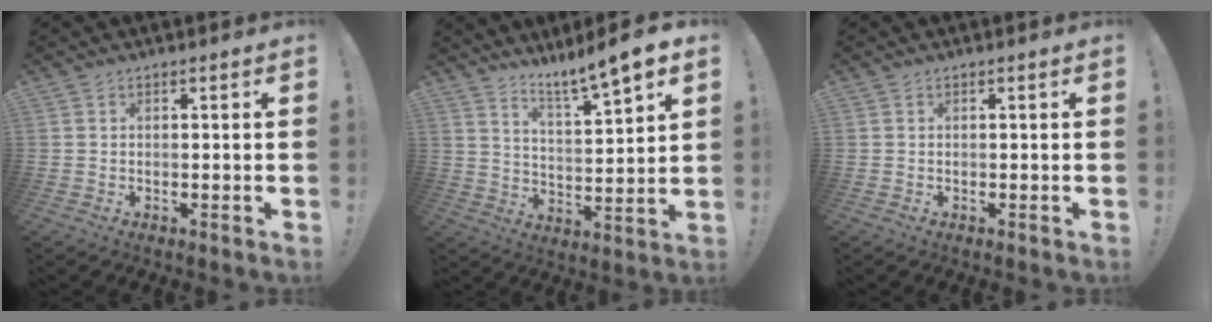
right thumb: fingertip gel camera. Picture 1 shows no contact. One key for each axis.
{"total": 9.0, "fx": 7.7, "fy": -0.4, "fz": 4.6, "tx": -0.082, "ty": -0.067, "tz": 0.127}
{"total": 0.0}